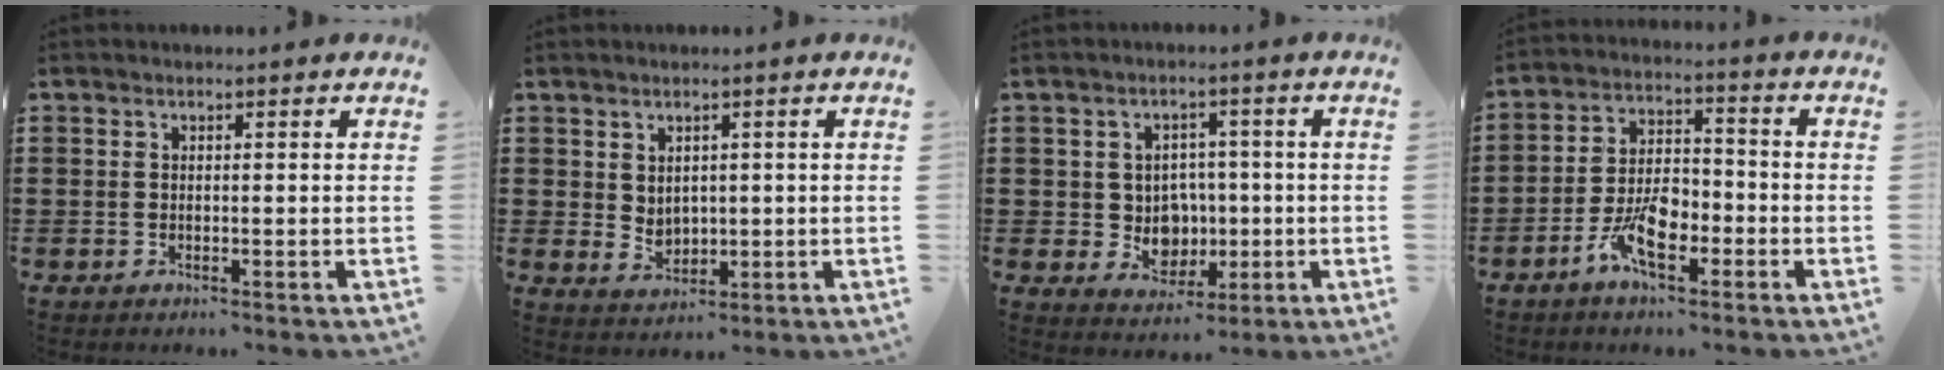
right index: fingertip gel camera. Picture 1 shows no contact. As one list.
[{"total": 2.7, "force": [1.4, 2.1, 0.9], "torque": [-0.017, 0.001, 0.025]}, {"total": 5.5, "force": [-0.1, 5.1, 1.9], "torque": [-0.029, 0.003, -0.004]}, {"total": 8.0, "force": [-3.9, 3.8, 5.8], "torque": [-0.124, 0.005, -0.074]}]